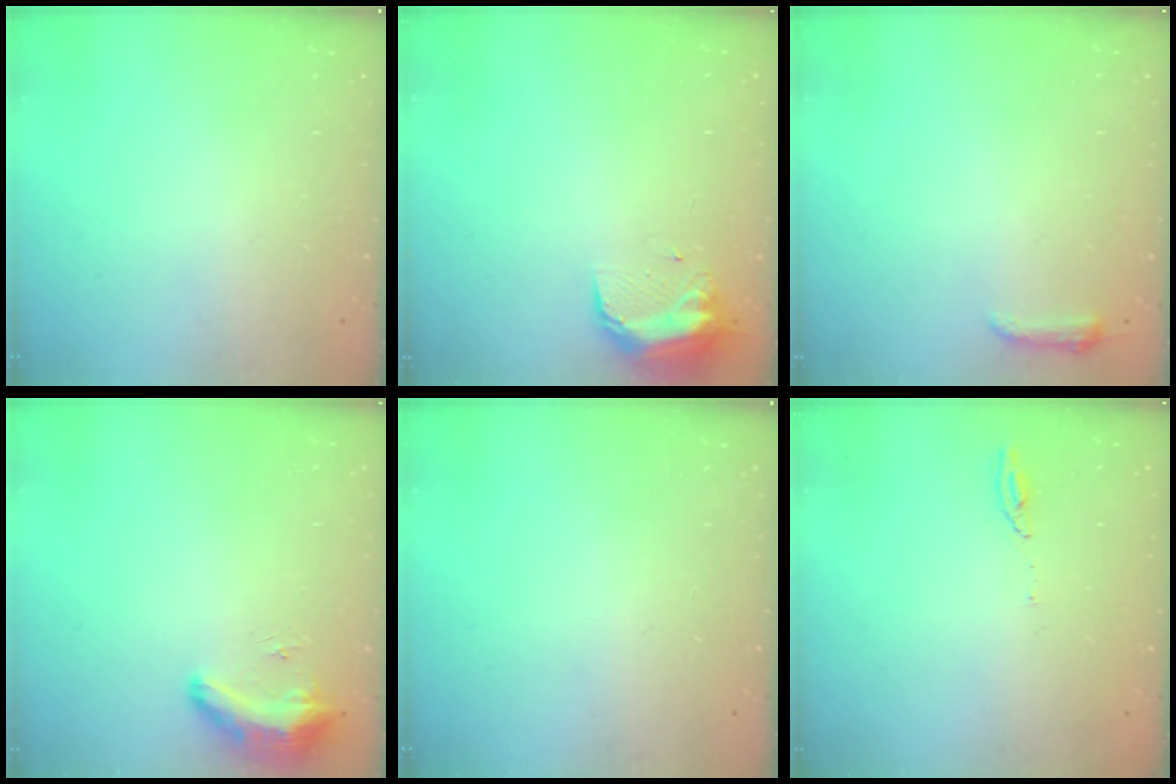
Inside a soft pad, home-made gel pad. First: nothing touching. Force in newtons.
{"total": 9.7, "press": 9.7, "slide": 0.7}
{"total": 3.7, "press": 3.7, "slide": 0.7}
{"total": 16.1, "press": 10.6, "slide": 12.1}
{"total": 0.0}
{"total": 3.5, "press": 3.5, "slide": 0.3}